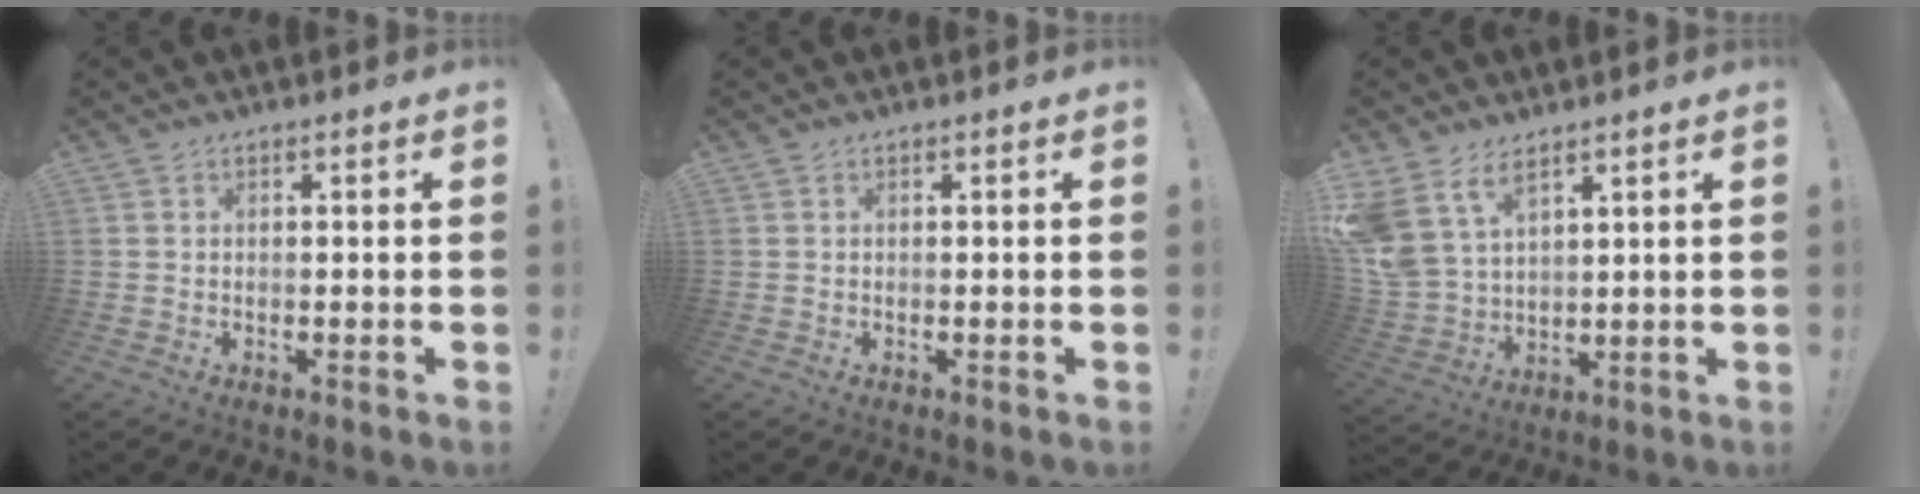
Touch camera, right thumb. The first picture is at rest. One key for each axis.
{"total": 0.0}
{"total": 10.9, "fx": 7.2, "fy": 6.0, "fz": 5.5, "tx": -0.131, "ty": -0.044, "tz": 0.146}